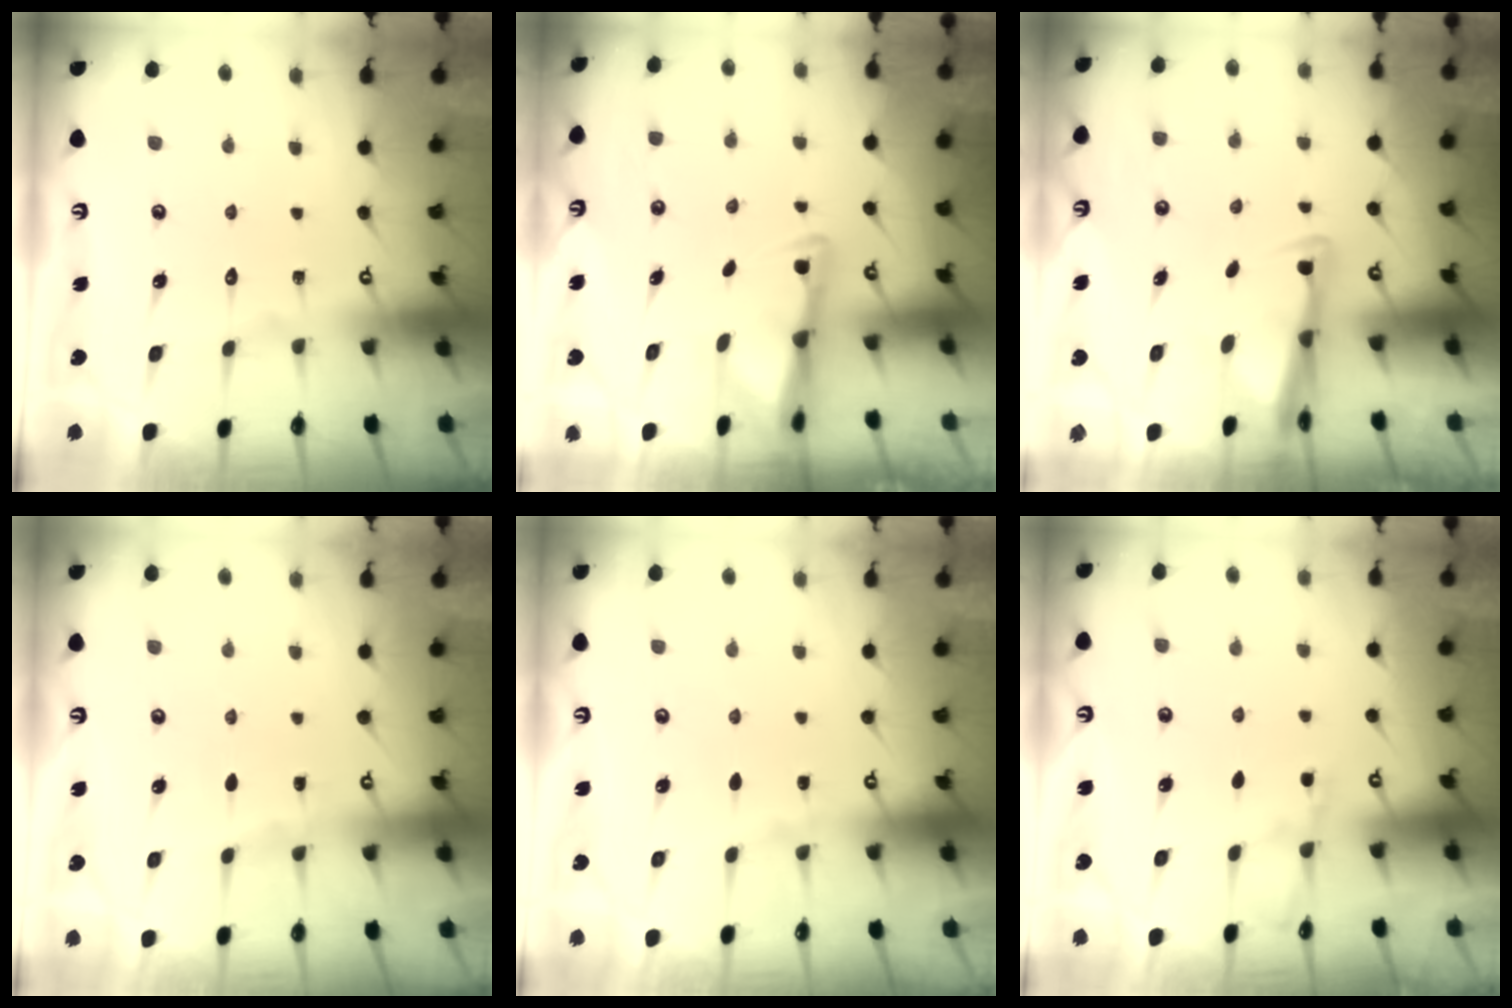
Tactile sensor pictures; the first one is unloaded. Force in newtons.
{"total": 2.7, "press": 2.6, "slide": 0.7}
{"total": 2.9, "press": 2.7, "slide": 0.9}
{"total": 2.4, "press": 2.4, "slide": 0.4}
{"total": 2.4, "press": 2.4, "slide": 0.5}
{"total": 2.5, "press": 2.5, "slide": 0.4}